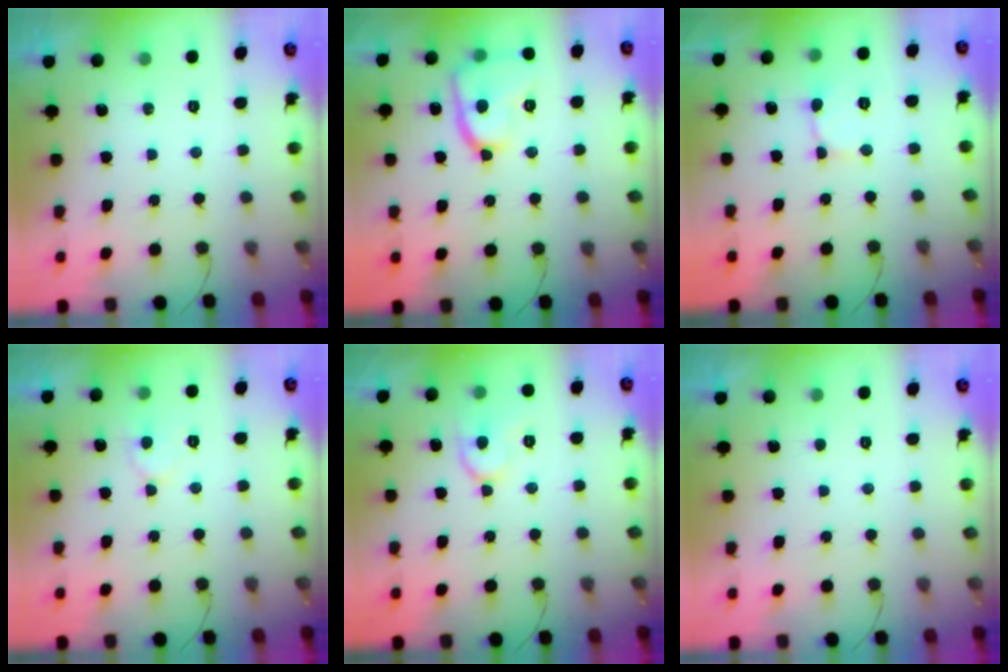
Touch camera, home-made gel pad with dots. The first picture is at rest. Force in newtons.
{"total": 13.3, "press": 13.2, "slide": 1.5}
{"total": 1.6, "press": 1.6, "slide": 0.1}
{"total": 5.4, "press": 5.4, "slide": 0.3}
{"total": 8.7, "press": 8.7, "slide": 0.8}
{"total": 1.6, "press": 1.6, "slide": 0.2}